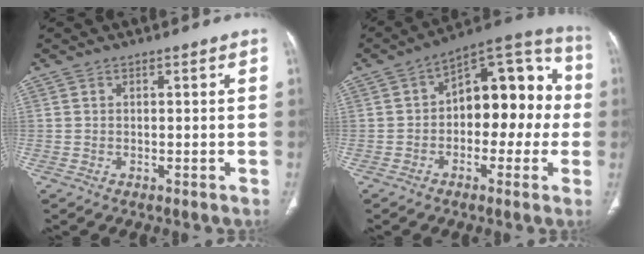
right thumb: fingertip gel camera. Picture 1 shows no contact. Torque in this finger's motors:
{"motor_torque": [-0.42, 0.99, 0.50, 0.13, 0.09]}